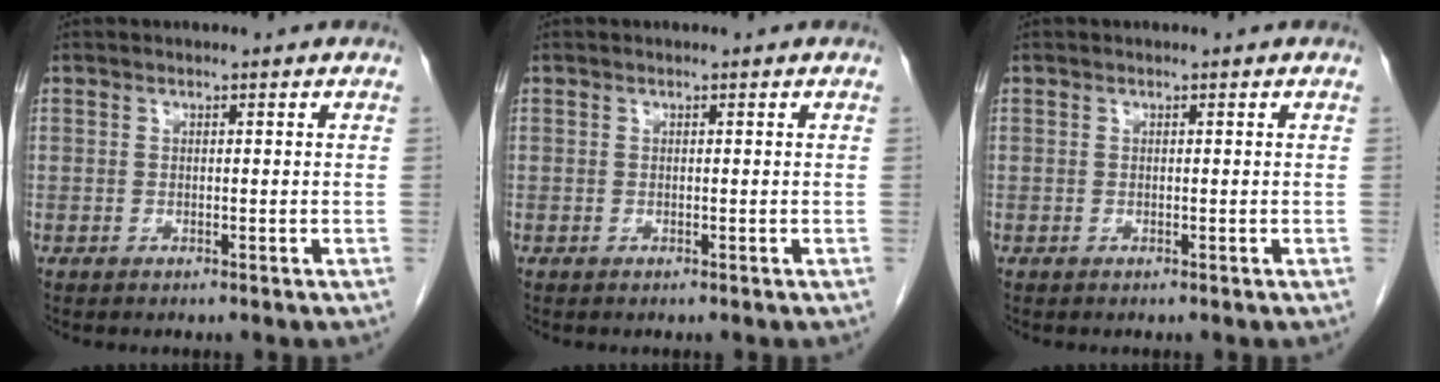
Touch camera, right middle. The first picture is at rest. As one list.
[{"total": 0.0}, {"total": 0.0}]